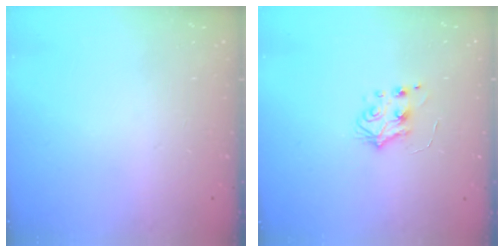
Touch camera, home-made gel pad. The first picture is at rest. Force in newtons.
{"total": 5.3, "press": 5.2, "slide": 1.0}